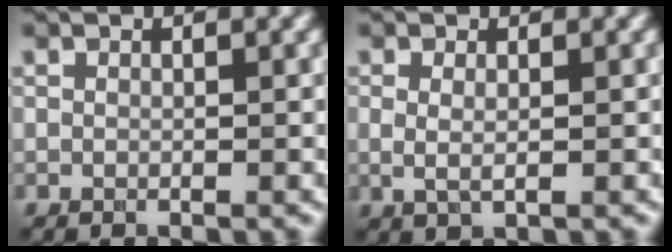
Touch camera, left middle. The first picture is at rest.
{"total": 1.3, "force": [0.1, 0.4, 1.3], "torque": [-0.028, -0.004, 0.003]}